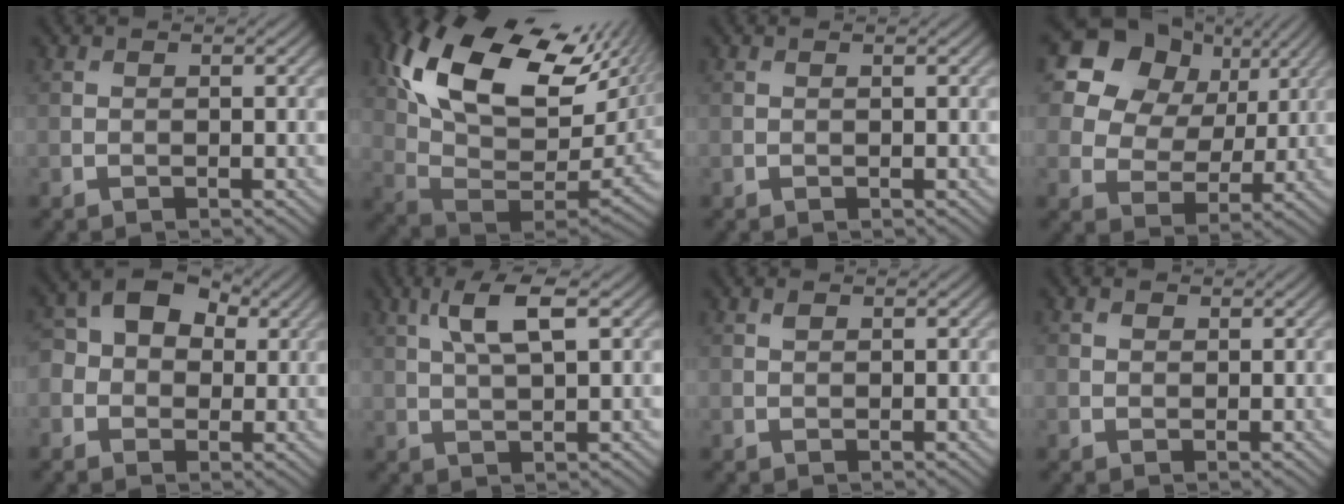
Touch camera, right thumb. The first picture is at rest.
{"total": 18.7, "force": [7.5, 10.2, 13.8], "torque": [-0.294, 0.005, 0.147]}
{"total": 0.0}
{"total": 14.1, "force": [7.0, 10.4, 6.5], "torque": [-0.188, 0.053, 0.143]}
{"total": 7.3, "force": [0.7, 6.1, 4.1], "torque": [-0.081, 0.015, -0.003]}
{"total": 5.6, "force": [2.2, 1.6, 4.9], "torque": [-0.108, 0.005, 0.042]}
{"total": 0.6, "force": [0.4, 0.3, 0.3], "torque": [-0.009, -0.001, 0.009]}
{"total": 0.9, "force": [0.5, 0.7, 0.3], "torque": [-0.007, -0.002, 0.008]}